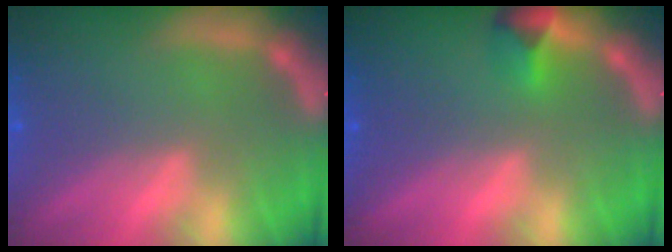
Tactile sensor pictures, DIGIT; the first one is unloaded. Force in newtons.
{"total": 1.9}